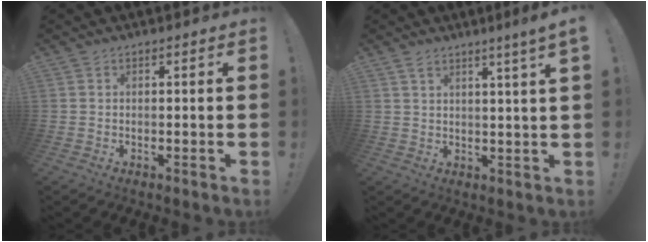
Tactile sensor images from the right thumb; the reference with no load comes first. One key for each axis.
{"total": 4.4, "fx": 2.7, "fy": -0.8, "fz": 3.4, "tx": -0.048, "ty": -0.020, "tz": 0.041}